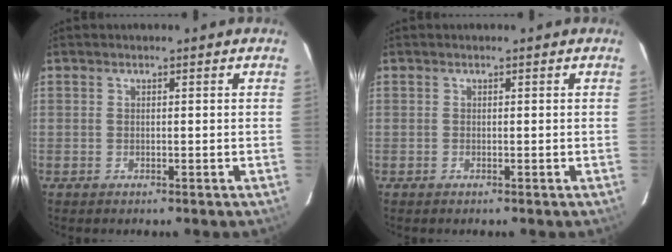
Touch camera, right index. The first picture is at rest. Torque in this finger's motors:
{"motor_torque": [0.09, 0.04, 0.00, 0.01]}